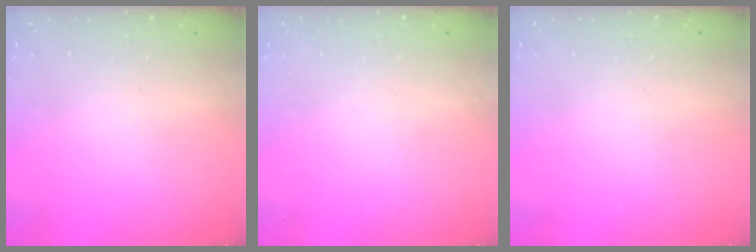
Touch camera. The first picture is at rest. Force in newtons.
{"total": 0.0}
{"total": 0.0}